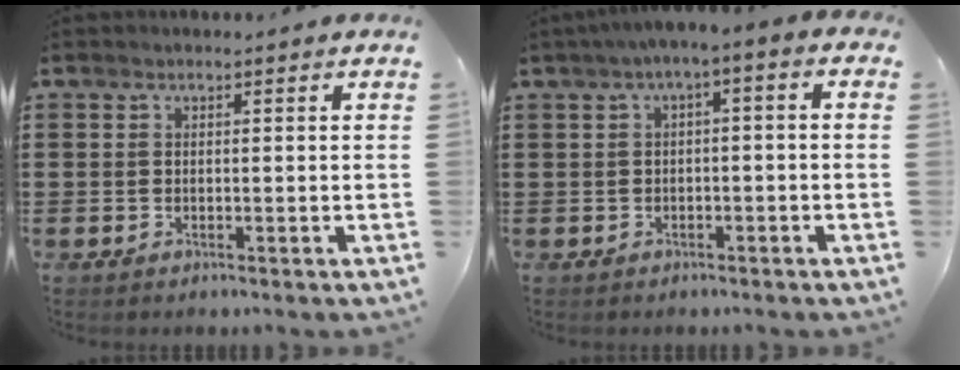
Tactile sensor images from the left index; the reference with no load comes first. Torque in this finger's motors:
{"motor_torque": [2.14, 0.00, 0.71, 0.21]}